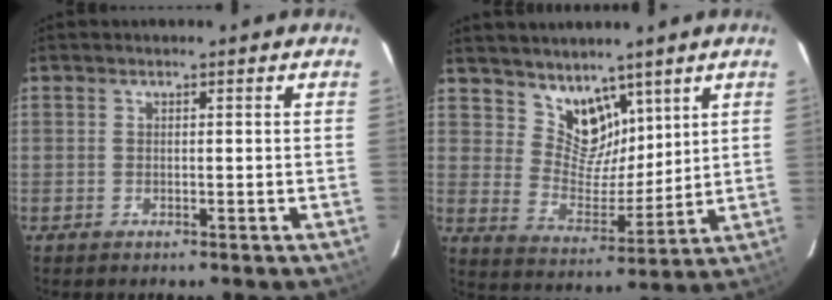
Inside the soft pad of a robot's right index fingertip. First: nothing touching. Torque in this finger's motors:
{"motor_torque": [0.09, 0.36, 0.06, 0.00]}